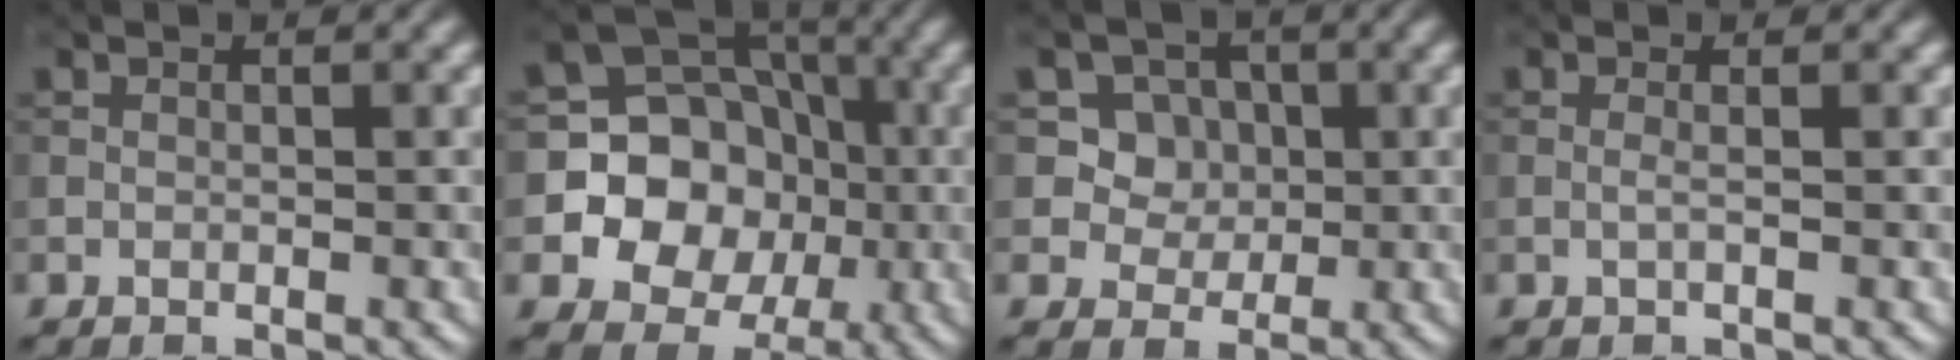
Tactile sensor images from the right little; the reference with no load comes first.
{"total": 11.0, "force": [-1.6, 9.9, 4.4], "torque": [-0.073, 0.019, -0.053]}
{"total": 5.5, "force": [1.6, 4.9, 2.0], "torque": [-0.042, -0.004, 0.034]}
{"total": 0.6, "force": [-0.2, -0.1, 0.6], "torque": [-0.016, 0.001, -0.007]}